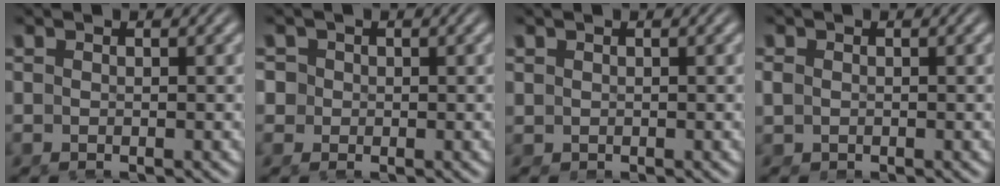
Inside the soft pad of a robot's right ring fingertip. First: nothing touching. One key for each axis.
{"total": 3.6, "fx": 0.2, "fy": 3.4, "fz": 1.2, "tx": -0.041, "ty": -0.007, "tz": 0.003}
{"total": 0.6, "fx": 0.2, "fy": 0.6, "fz": 0.1, "tx": -0.009, "ty": -0.009, "tz": 0.012}
{"total": 0.8, "fx": -0.2, "fy": 0.8, "fz": 0.3, "tx": -0.018, "ty": -0.012, "tz": 0.006}